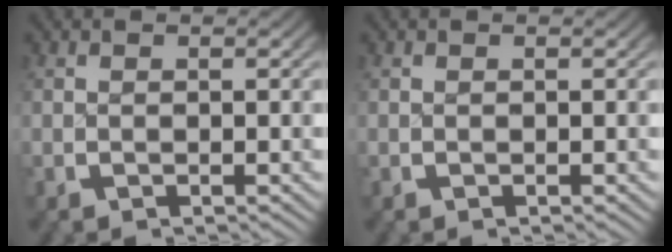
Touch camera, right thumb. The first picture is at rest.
{"total": 0.0}